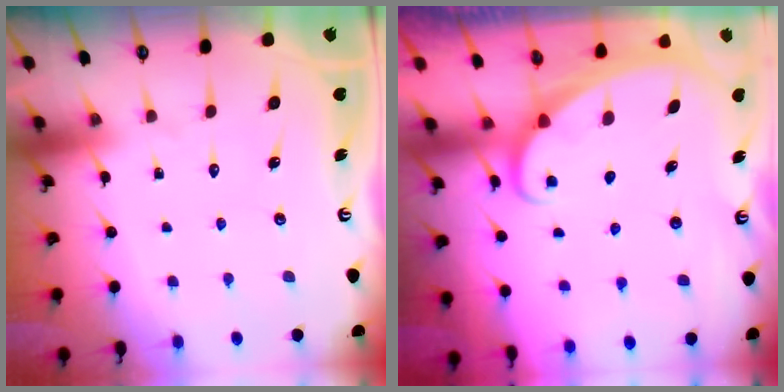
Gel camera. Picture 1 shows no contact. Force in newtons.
{"total": 1.7, "press": 1.7, "slide": 0.1}